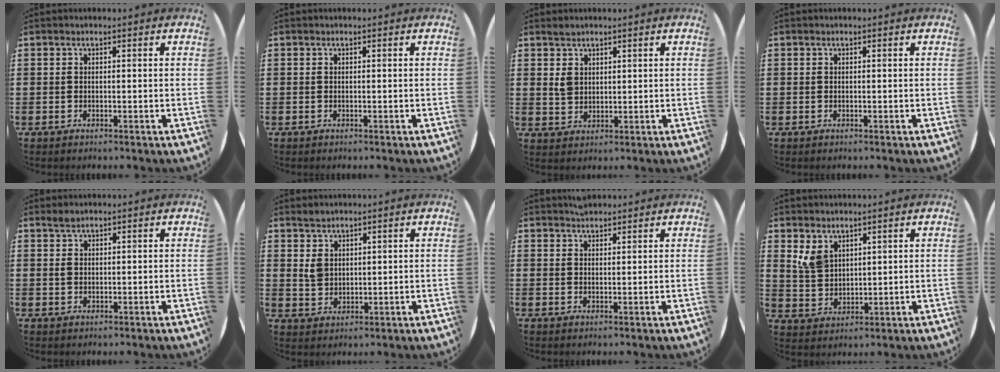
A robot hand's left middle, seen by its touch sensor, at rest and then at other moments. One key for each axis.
{"total": 0.0}
{"total": 3.0, "fx": 1.8, "fy": 2.1, "fz": 1.2, "tx": -0.020, "ty": 0.004, "tz": 0.032}
{"total": 0.0}
{"total": 1.4, "fx": 1.0, "fy": 0.8, "fz": 0.6, "tx": -0.005, "ty": 0.002, "tz": 0.017}
{"total": 3.2, "fx": 2.0, "fy": 2.2, "fz": 1.2, "tx": -0.020, "ty": 0.005, "tz": 0.035}
{"total": 1.7, "fx": 1.7, "fy": 0.4, "fz": -0.1, "tx": -0.002, "ty": 0.003, "tz": 0.033}
{"total": 3.8, "fx": 2.6, "fy": 2.2, "fz": 1.6, "tx": -0.038, "ty": 0.004, "tz": 0.051}